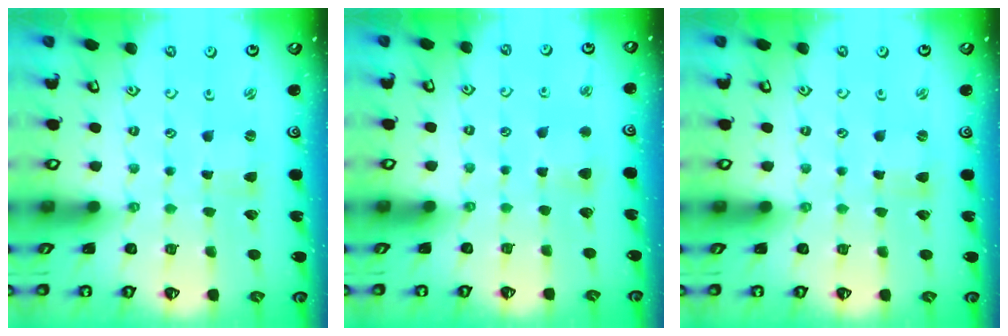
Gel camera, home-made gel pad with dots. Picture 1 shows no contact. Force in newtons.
{"total": 3.8, "press": 3.7, "slide": 0.7}
{"total": 0.0}